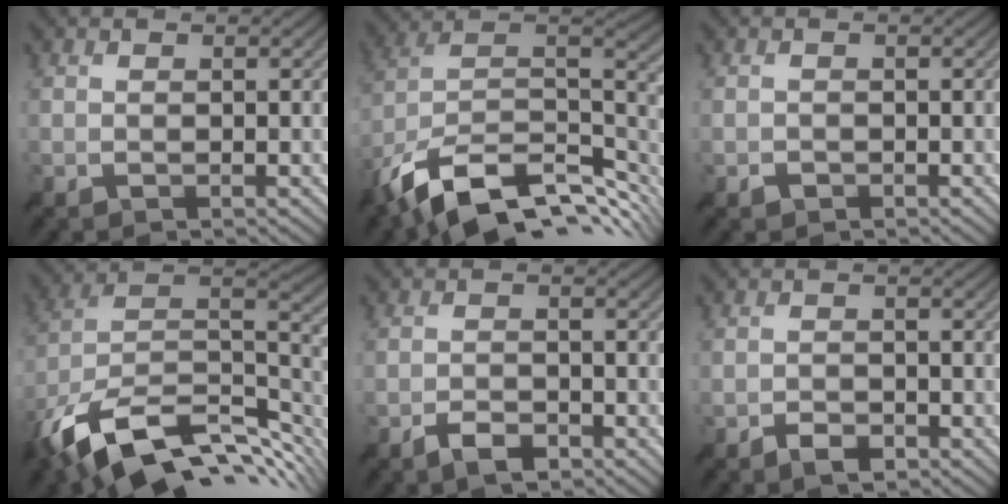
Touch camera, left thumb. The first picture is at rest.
{"total": 15.5, "force": [-8.6, 8.0, 10.1], "torque": [-0.237, -0.022, -0.143]}
{"total": 0.8, "force": [-0.6, 0.5, -0.1], "torque": [0.005, -0.001, -0.010]}
{"total": 16.3, "force": [-7.7, 8.9, 11.2], "torque": [-0.258, -0.022, -0.126]}
{"total": 2.9, "force": [-2.3, 1.1, 1.4], "torque": [-0.028, -0.002, -0.043]}
{"total": 2.2, "force": [-1.8, 0.9, 0.9], "torque": [-0.014, -0.002, -0.033]}